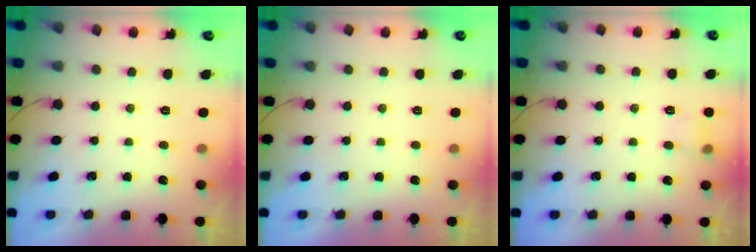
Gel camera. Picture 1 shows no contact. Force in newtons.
{"total": 0.0}
{"total": 4.5, "press": 4.3, "slide": 1.3}